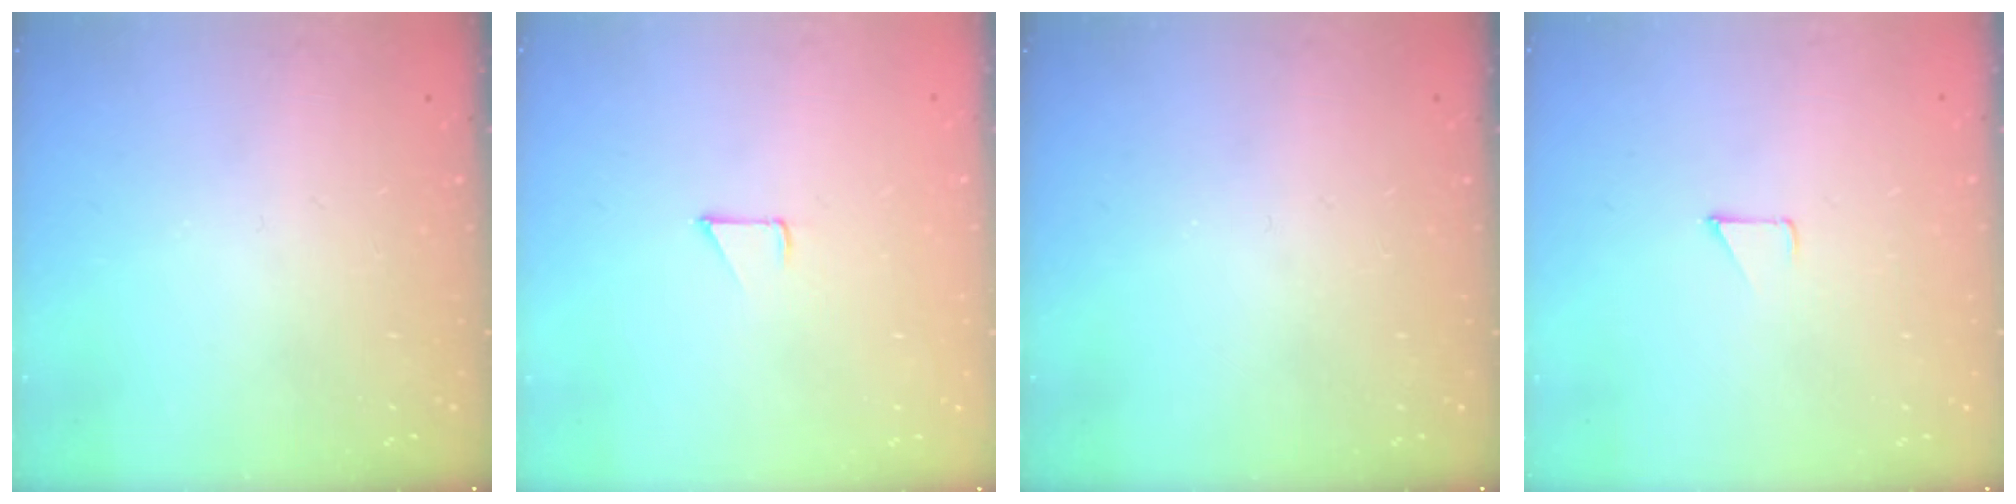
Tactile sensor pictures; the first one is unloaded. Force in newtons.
{"total": 4.5, "press": 4.5, "slide": 0.3}
{"total": 0.0}
{"total": 2.9, "press": 2.8, "slide": 0.3}